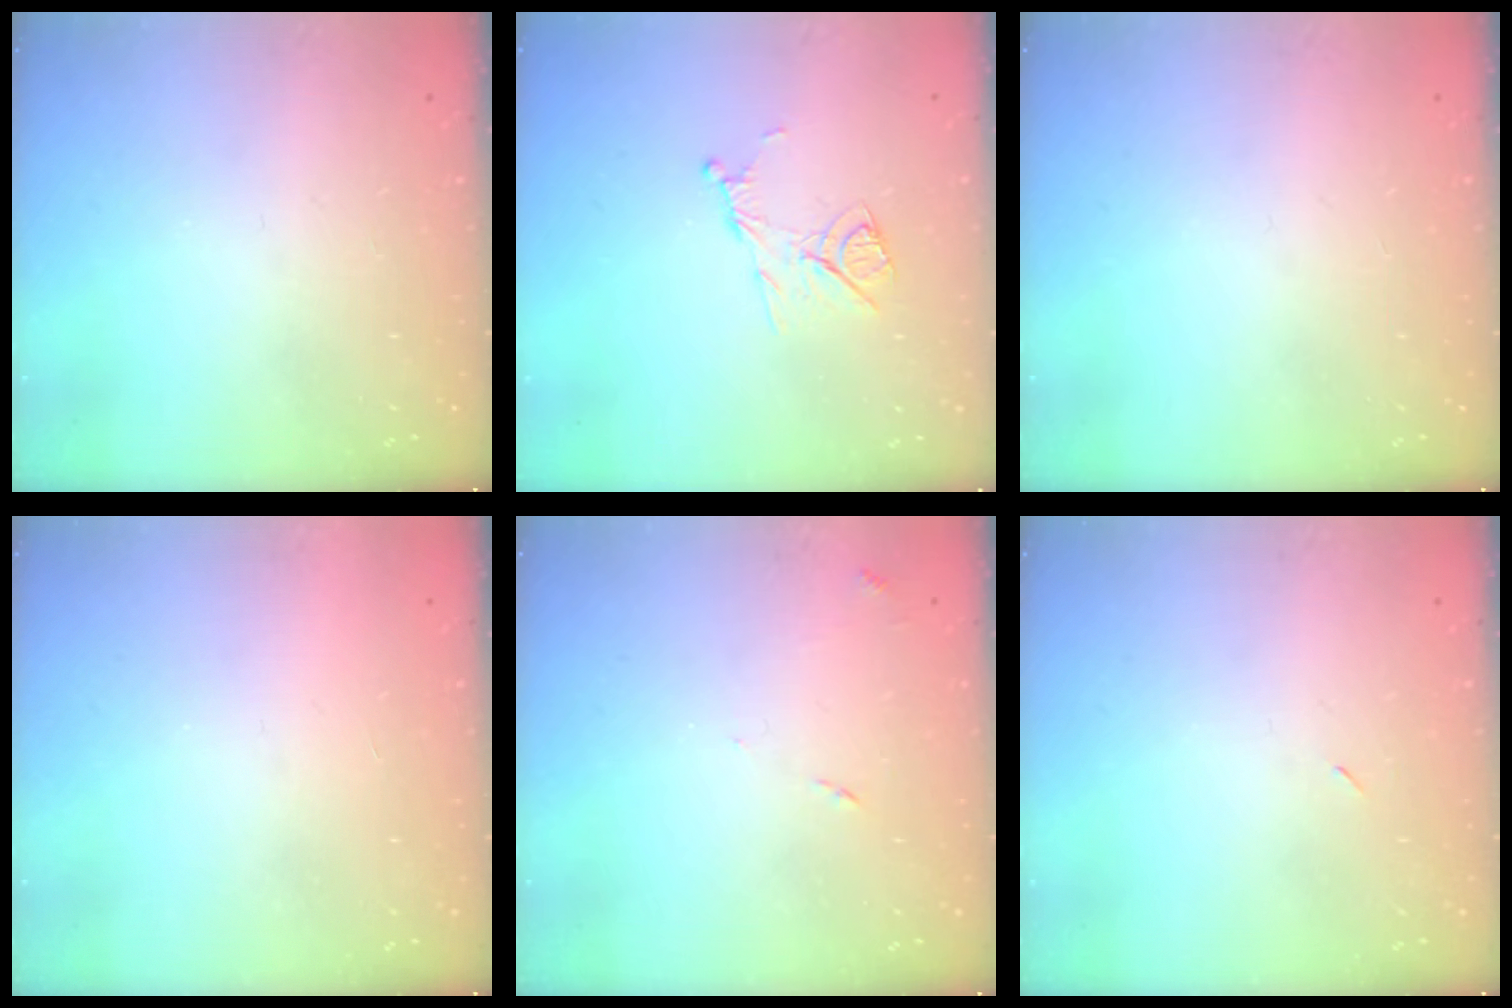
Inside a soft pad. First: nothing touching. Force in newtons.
{"total": 9.2, "press": 9.2, "slide": 0.2}
{"total": 0.0}
{"total": 1.6, "press": 1.6, "slide": 0.1}
{"total": 7.4, "press": 7.4, "slide": 0.7}
{"total": 2.3, "press": 2.0, "slide": 1.2}